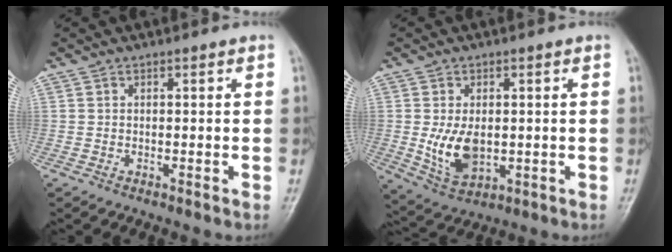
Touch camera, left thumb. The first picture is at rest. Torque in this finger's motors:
{"motor_torque": [0.90, 1.11, 1.06, -0.21, 0.11]}